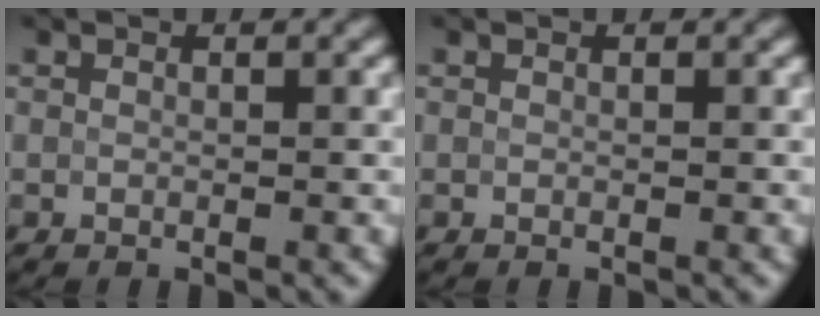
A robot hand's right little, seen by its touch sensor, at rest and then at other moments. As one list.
[{"total": 0.0}]